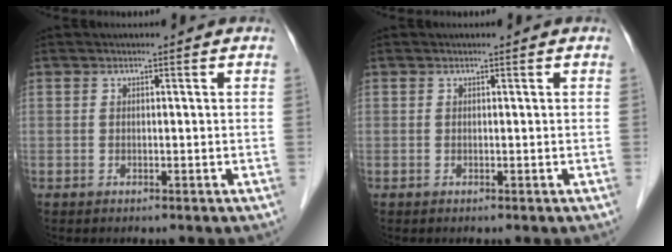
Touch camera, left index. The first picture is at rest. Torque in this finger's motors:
{"motor_torque": [-0.02, 0.02, 0.00, 0.00]}